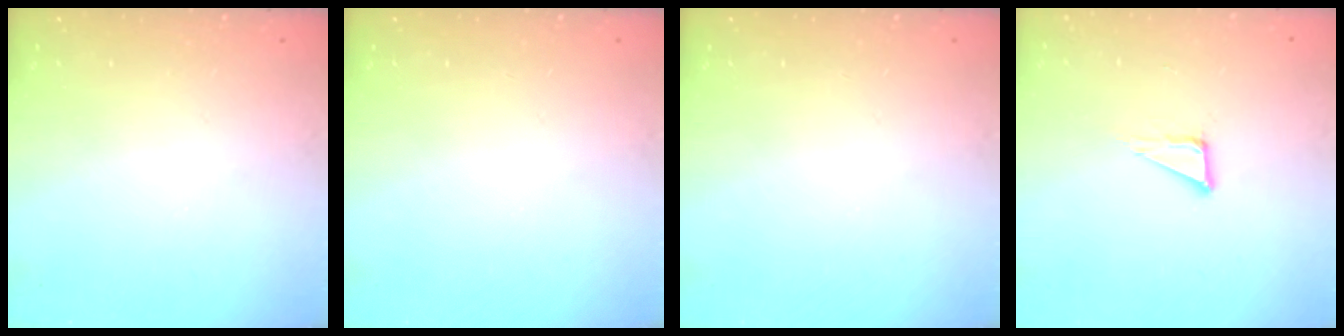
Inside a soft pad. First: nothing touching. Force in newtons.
{"total": 0.0}
{"total": 0.0}
{"total": 5.3, "press": 5.3, "slide": 0.3}